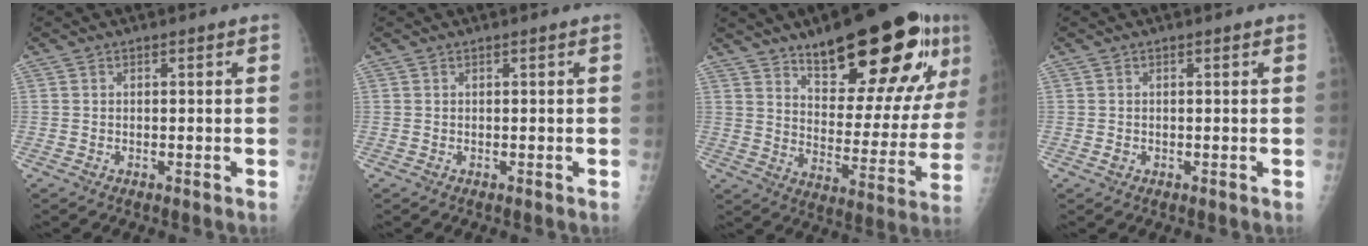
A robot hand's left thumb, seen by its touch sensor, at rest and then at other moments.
{"total": 0.0}
{"total": 26.4, "force": [14.7, 8.4, 20.3], "torque": [-0.252, -0.051, 0.220]}
{"total": 0.9, "force": [0.1, 0.5, 0.7], "torque": [-0.010, 0.005, 0.005]}